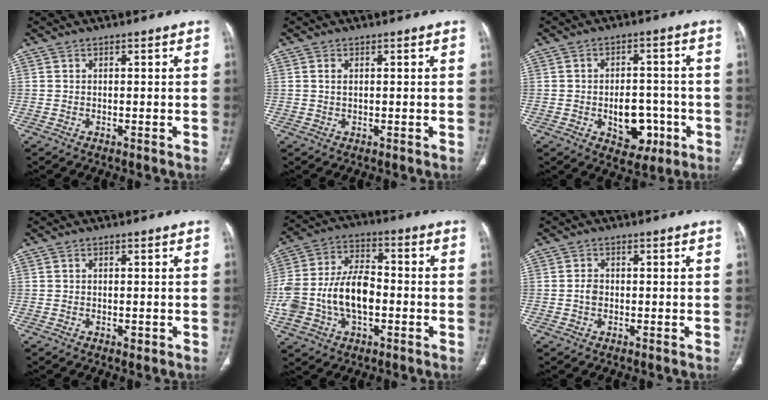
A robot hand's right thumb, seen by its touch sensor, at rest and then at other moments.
{"total": 1.1, "force": [0.3, 0.6, 0.9], "torque": [-0.023, 0.003, 0.009]}
{"total": 9.4, "force": [-2.7, 6.3, 6.5], "torque": [-0.058, 0.024, -0.025]}
{"total": 1.2, "force": [-0.3, 0.8, 0.8], "torque": [-0.008, -0.001, -0.003]}
{"total": 16.6, "force": [-3.0, 10.1, 12.9], "torque": [-0.259, 0.036, -0.050]}
{"total": 1.7, "force": [-0.3, 1.3, 1.1], "torque": [-0.018, 0.005, -0.007]}